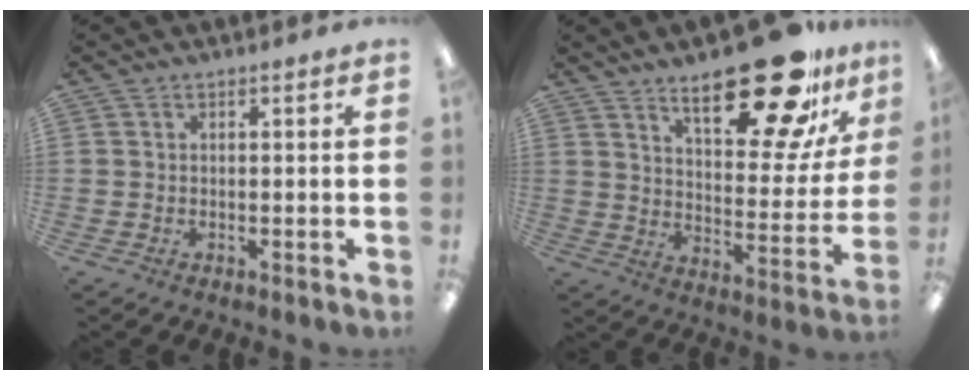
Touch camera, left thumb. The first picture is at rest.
{"total": 23.2, "force": [15.8, 8.2, 14.9], "torque": [-0.202, -0.097, 0.253]}